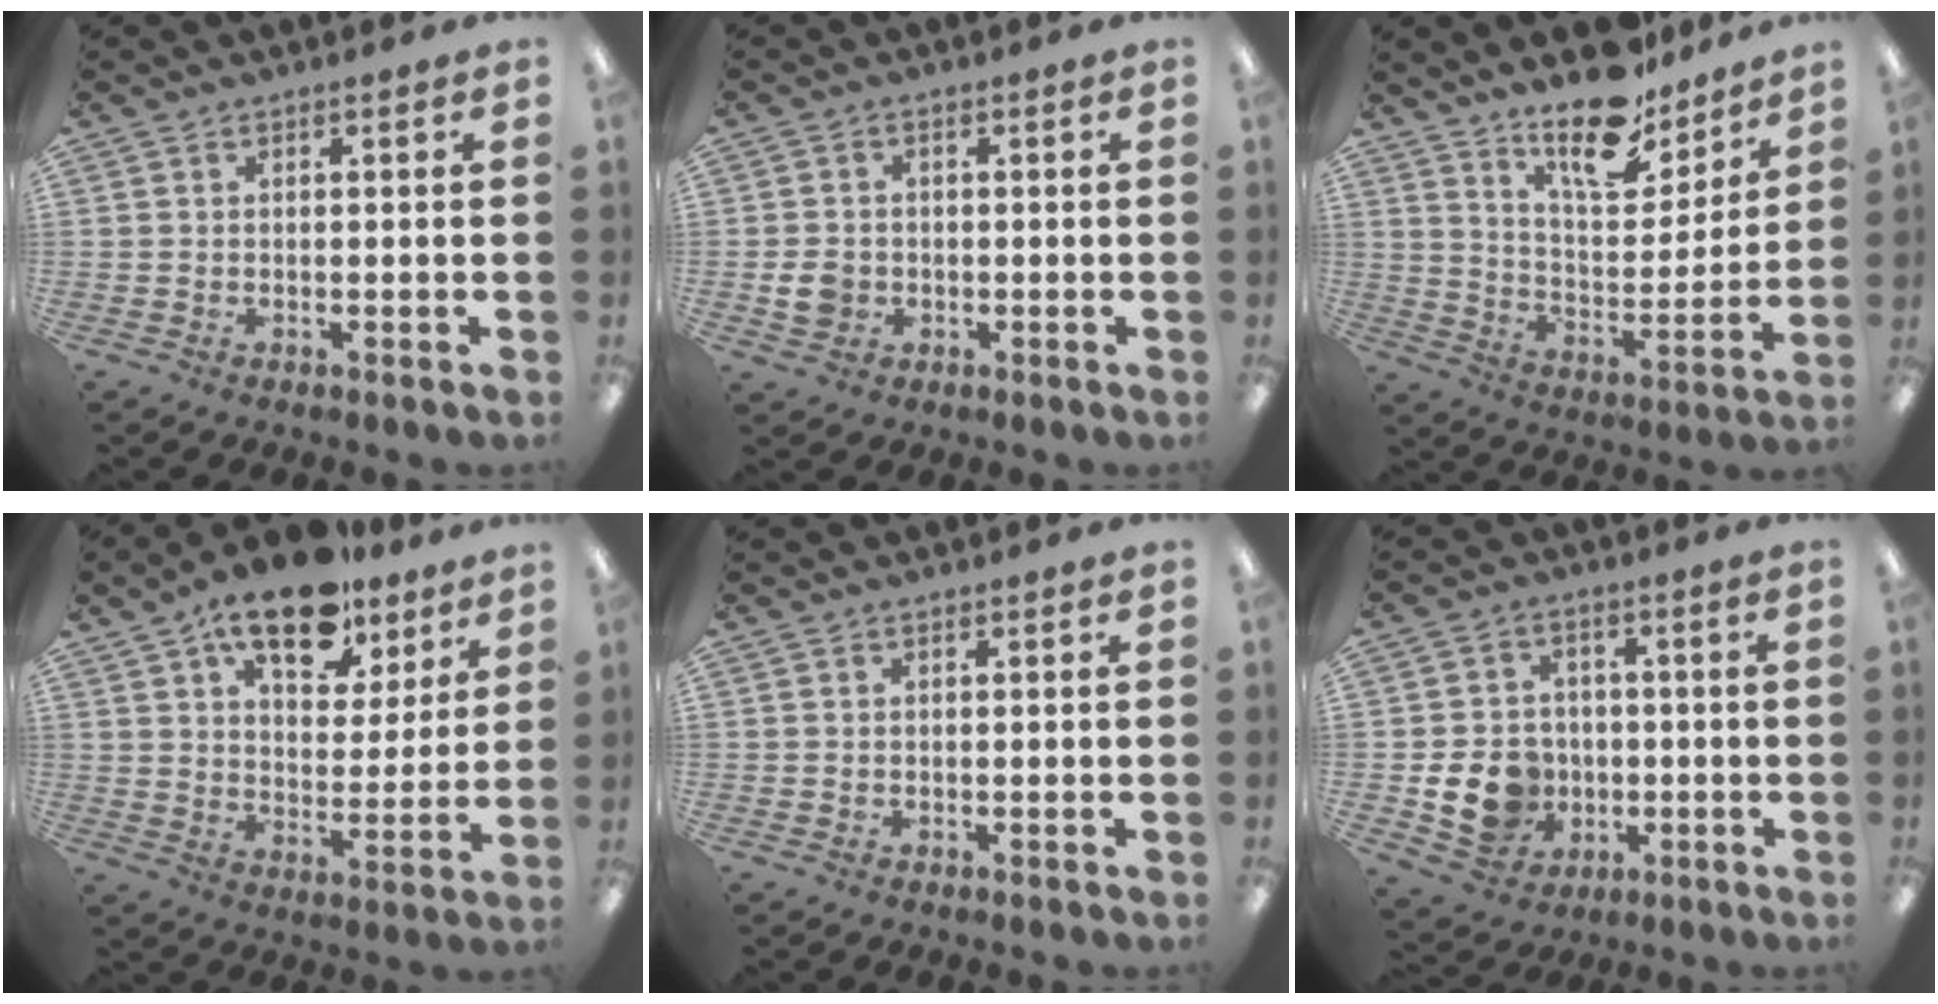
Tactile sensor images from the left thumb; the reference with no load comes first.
{"total": 4.2, "force": [-0.7, 3.6, 2.0], "torque": [-0.023, -0.002, -0.016]}
{"total": 15.6, "force": [12.7, 5.7, 7.1], "torque": [-0.109, -0.088, 0.222]}
{"total": 16.8, "force": [11.9, 7.8, 9.0], "torque": [-0.137, -0.056, 0.205]}
{"total": 0.0}
{"total": 10.2, "force": [-2.3, 8.7, 4.7], "torque": [-0.101, 0.016, -0.036]}